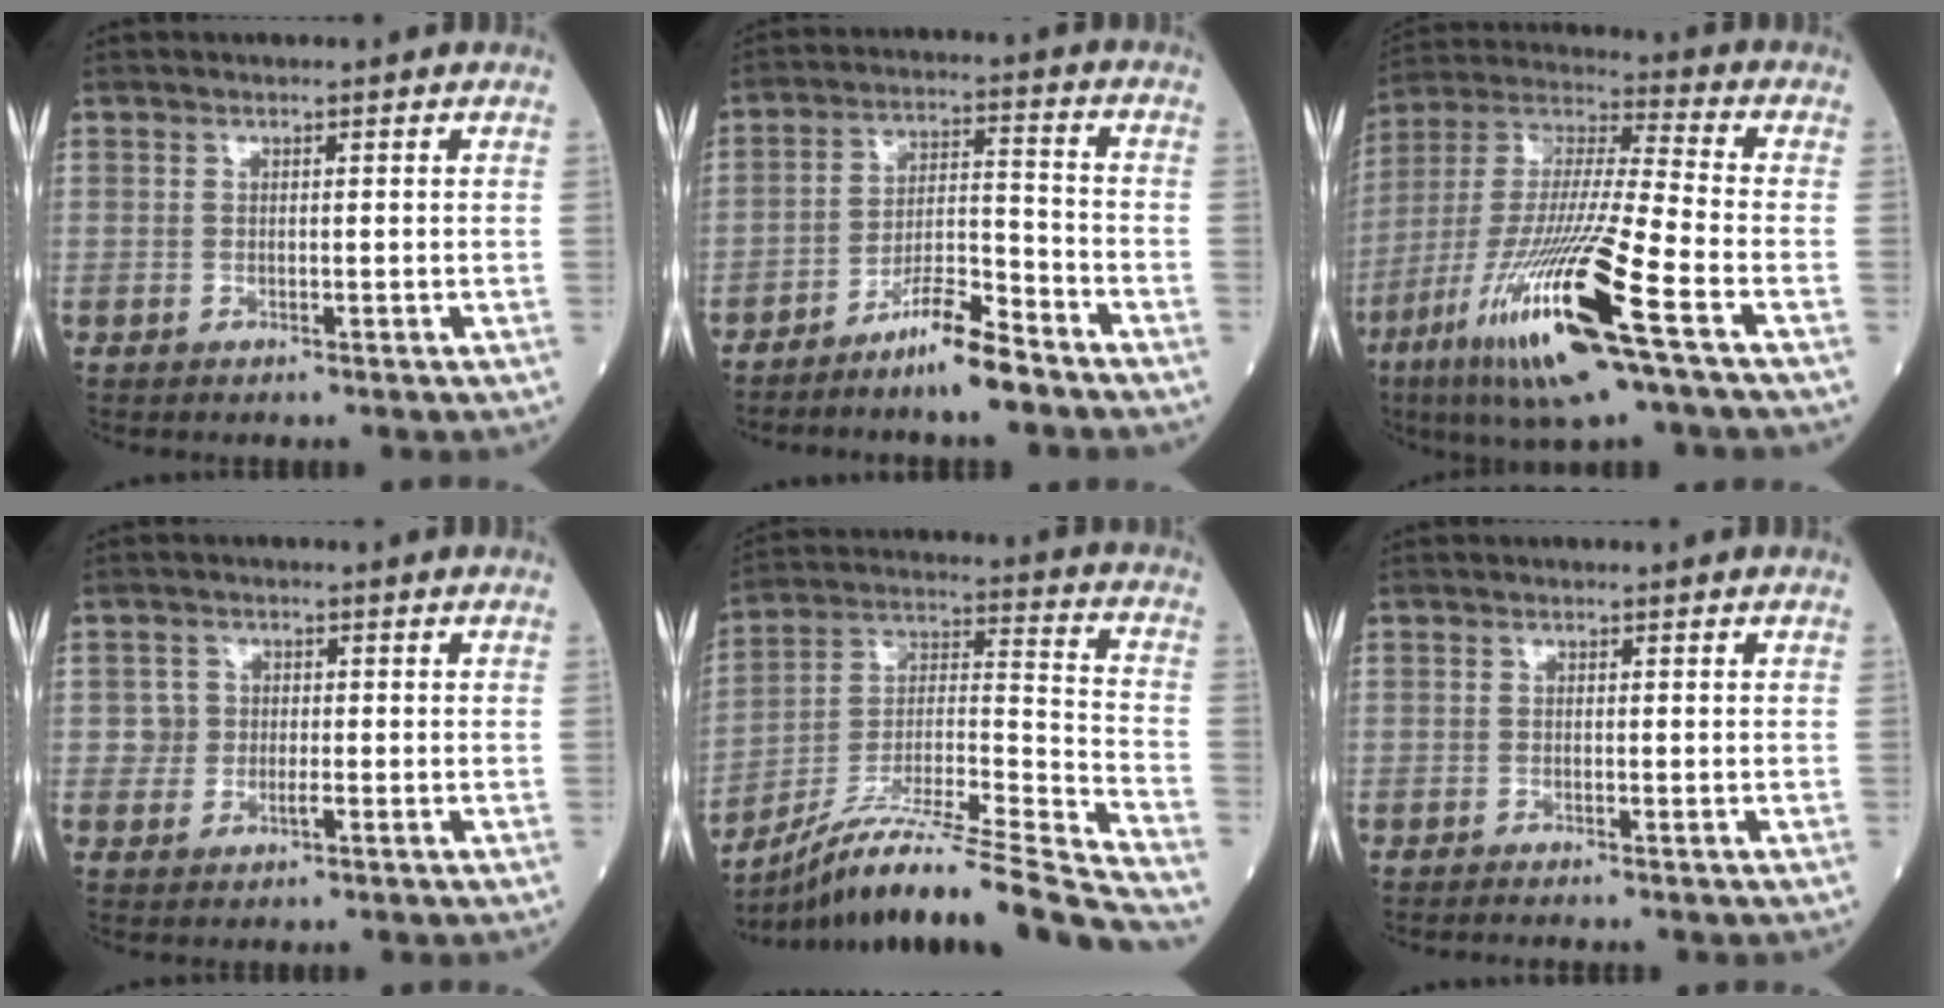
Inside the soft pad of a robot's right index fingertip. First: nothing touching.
{"total": 8.1, "force": [-6.4, 0.5, 4.9], "torque": [-0.087, -0.003, -0.120]}
{"total": 21.4, "force": [-9.9, 1.1, 18.9], "torque": [-0.399, -0.047, -0.187]}
{"total": 2.5, "force": [-0.5, 2.3, 0.8], "torque": [-0.009, 0.006, -0.010]}
{"total": 24.8, "force": [-21.5, -1.1, 12.2], "torque": [-0.172, -0.016, -0.359]}
{"total": 1.8, "force": [-1.7, -0.1, 0.8], "torque": [-0.017, -0.004, -0.021]}